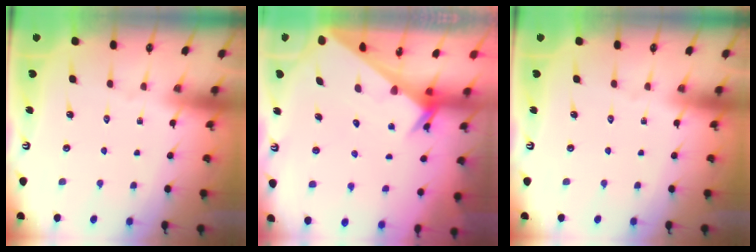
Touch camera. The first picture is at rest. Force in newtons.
{"total": 3.3, "press": 3.3, "slide": 0.3}
{"total": 0.0}